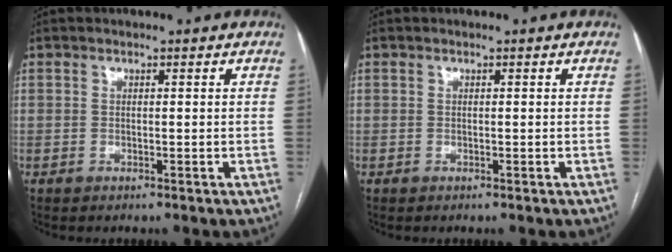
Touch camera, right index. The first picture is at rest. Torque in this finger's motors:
{"motor_torque": [0.00, 0.00, 0.00, 0.01]}